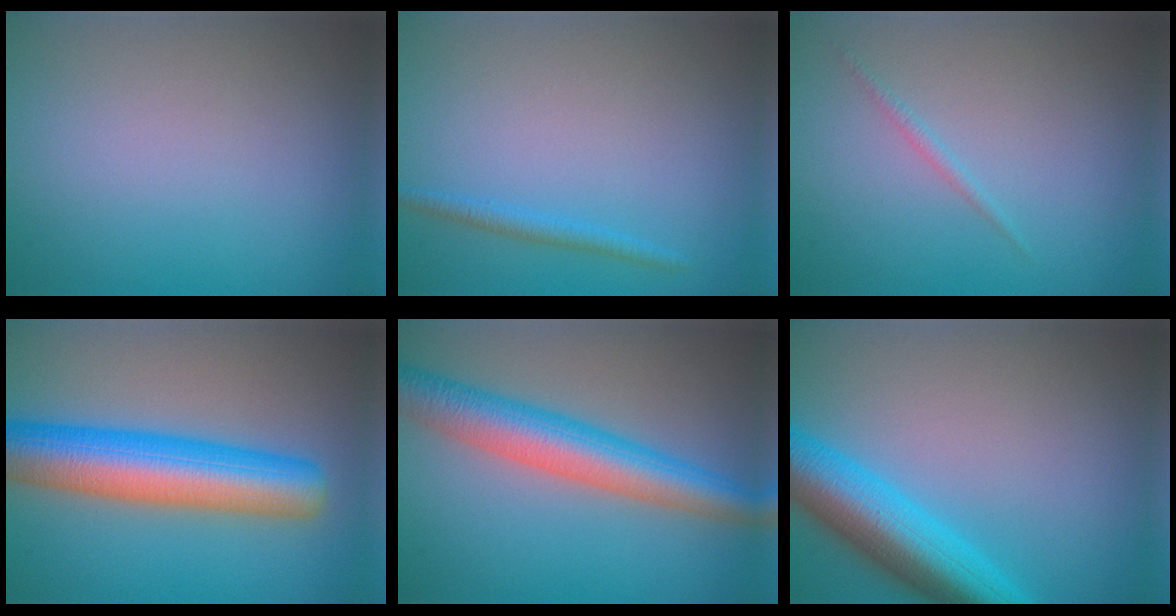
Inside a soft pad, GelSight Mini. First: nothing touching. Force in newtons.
{"total": 1.3, "press": 1.3, "slide": 0.1}
{"total": 0.7, "press": 0.7, "slide": 0.1}
{"total": 9.8, "press": 9.8, "slide": 0.2}
{"total": 6.9, "press": 6.9, "slide": 0.4}
{"total": 8.2, "press": 8.2, "slide": 0.3}